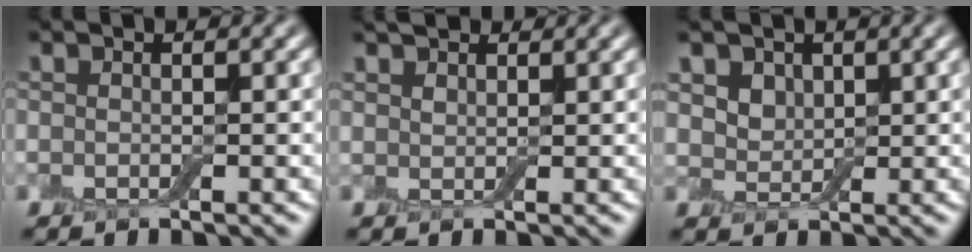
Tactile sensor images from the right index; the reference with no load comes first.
{"total": 2.1, "force": [1.7, 0.9, 0.6], "torque": [-0.017, 0.008, 0.032]}
{"total": 3.5, "force": [1.9, 2.5, 1.6], "torque": [-0.049, -0.005, 0.039]}